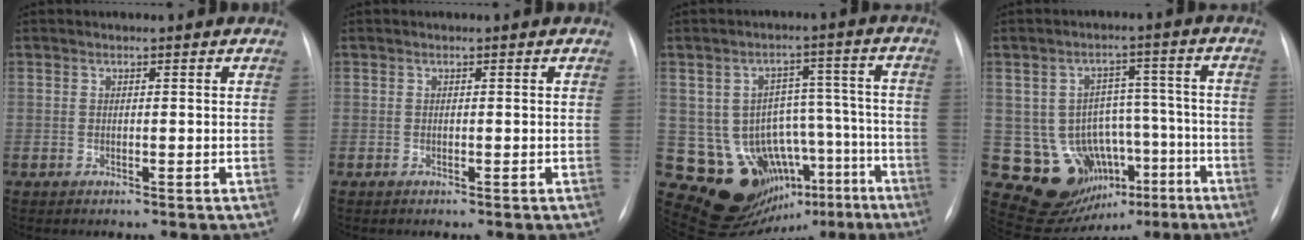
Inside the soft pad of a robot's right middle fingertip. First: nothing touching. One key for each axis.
{"total": 0.0}
{"total": 16.0, "fx": -7.9, "fy": 11.8, "fz": 7.4, "tx": -0.092, "ty": 0.063, "tz": -0.099}
{"total": 12.9, "fx": -5.4, "fy": 10.3, "fz": 5.7, "tx": -0.073, "ty": 0.038, "tz": -0.060}